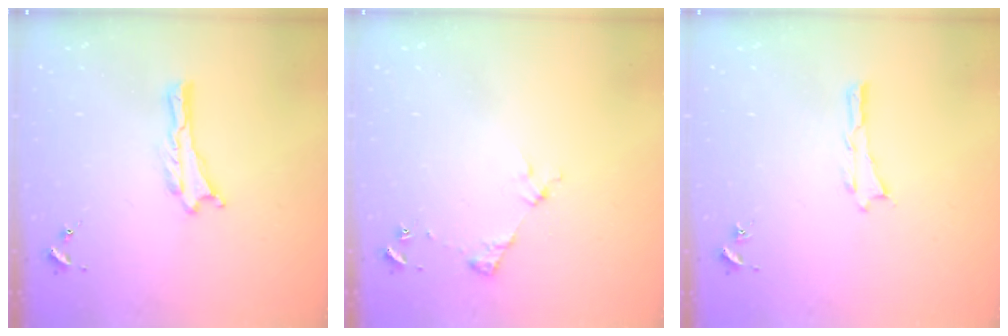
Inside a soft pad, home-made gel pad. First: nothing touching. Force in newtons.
{"total": 2.9, "press": 2.9, "slide": 0.4}
{"total": 0.0}